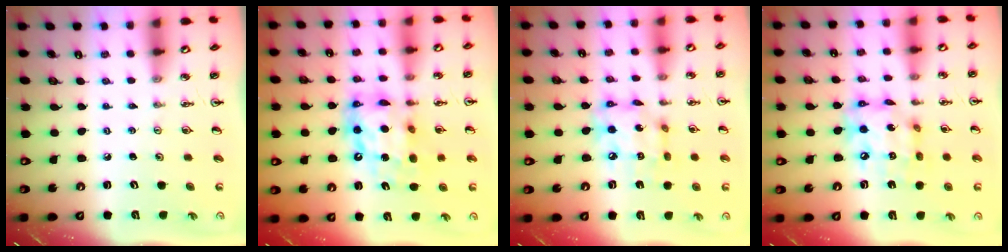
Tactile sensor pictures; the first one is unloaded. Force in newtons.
{"total": 13.5, "press": 13.4, "slide": 1.5}
{"total": 12.4, "press": 12.3, "slide": 1.0}
{"total": 14.0, "press": 14.0, "slide": 1.3}